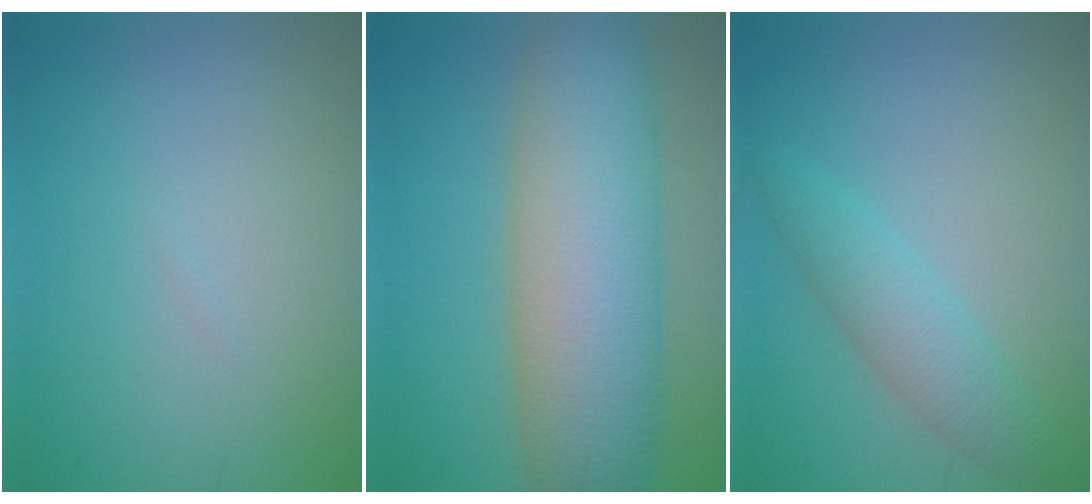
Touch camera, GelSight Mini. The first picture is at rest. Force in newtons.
{"total": 10.8, "press": 10.8, "slide": 0.7}
{"total": 2.9, "press": 2.9, "slide": 0.1}